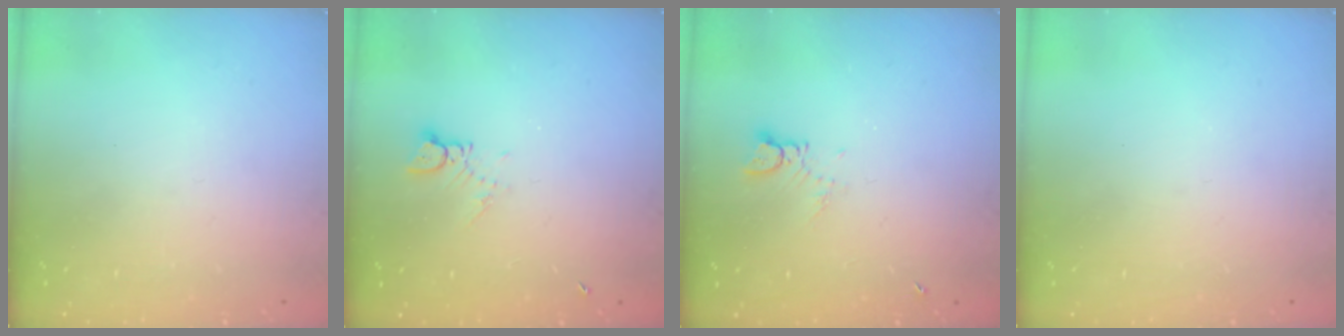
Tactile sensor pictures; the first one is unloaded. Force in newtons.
{"total": 2.0, "press": 2.0, "slide": 0.1}
{"total": 1.6, "press": 1.6, "slide": 0.2}
{"total": 0.0}